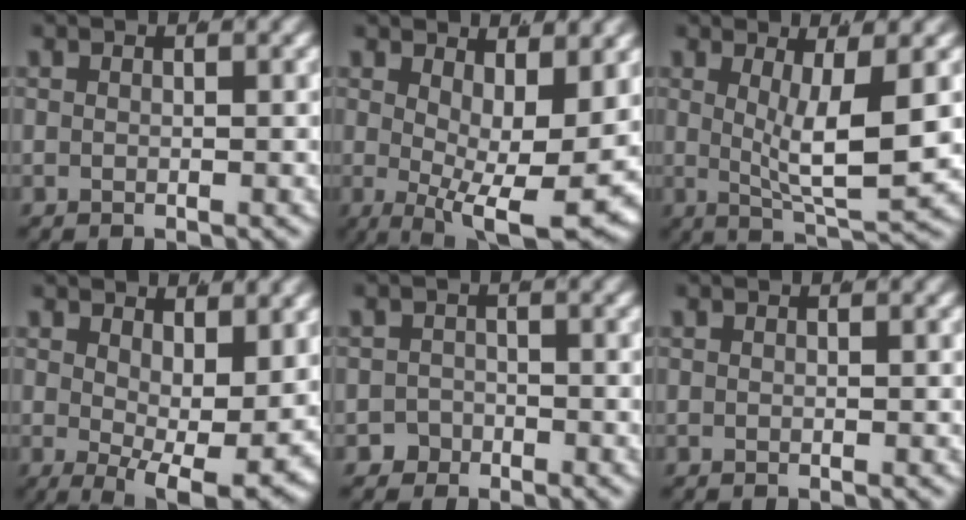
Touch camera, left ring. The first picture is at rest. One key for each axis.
{"total": 8.1, "fx": -1.5, "fy": 2.6, "fz": 7.5, "tx": -0.106, "ty": -0.041, "tz": -0.003}
{"total": 6.2, "fx": 1.0, "fy": 1.5, "fz": 5.9, "tx": -0.092, "ty": -0.022, "tz": 0.028}
{"total": 6.1, "fx": -1.1, "fy": 2.0, "fz": 5.6, "tx": -0.073, "ty": -0.038, "tz": 0.001}
{"total": 2.5, "fx": -1.8, "fy": 1.7, "fz": -0.3, "tx": 0.005, "ty": -0.013, "tz": -0.029}
{"total": 0.0}